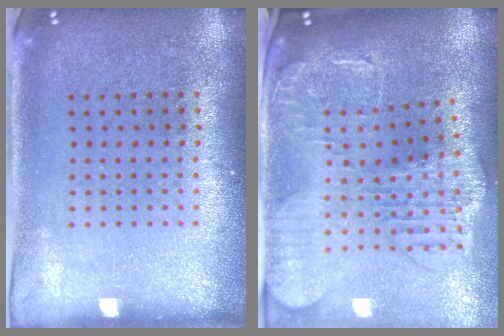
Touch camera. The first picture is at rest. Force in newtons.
{"total": 2.8, "press": 2.4, "slide": 1.4}